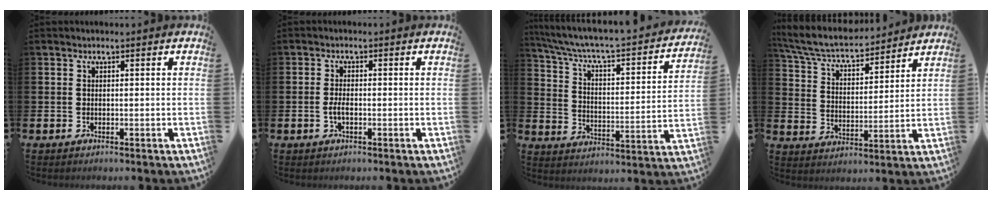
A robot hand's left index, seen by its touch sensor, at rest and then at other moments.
{"total": 1.9, "force": [-0.5, 0.8, 1.6], "torque": [-0.031, 0.001, -0.011]}
{"total": 5.8, "force": [5.0, 1.1, 2.6], "torque": [-0.079, -0.048, 0.077]}
{"total": 6.6, "force": [6.0, 1.5, 2.1], "torque": [-0.075, -0.042, 0.102]}